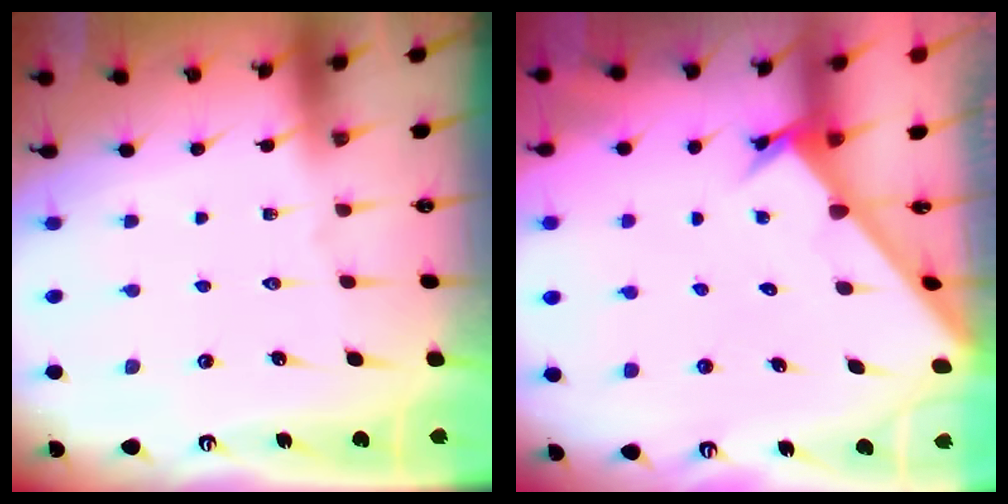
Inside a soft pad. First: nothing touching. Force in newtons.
{"total": 2.4, "press": 2.4, "slide": 0.1}